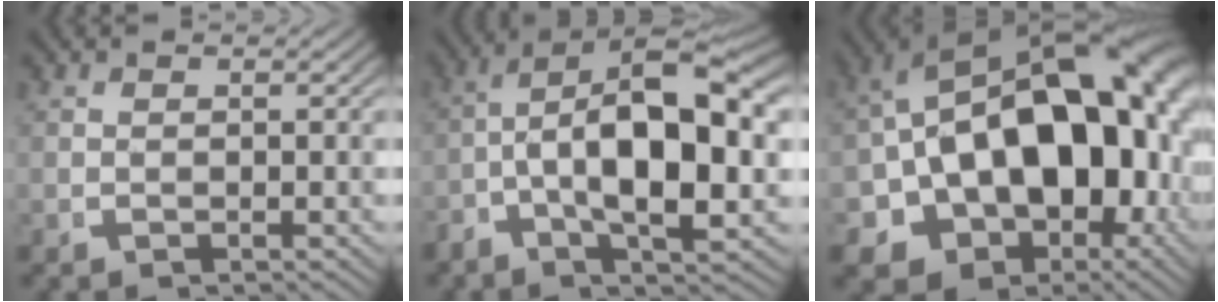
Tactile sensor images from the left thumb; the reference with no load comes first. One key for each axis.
{"total": 11.7, "fx": -0.4, "fy": 5.9, "fz": 10.1, "tx": -0.174, "ty": -0.026, "tz": -0.006}
{"total": 24.5, "fx": -3.7, "fy": 17.3, "fz": 16.9, "tx": -0.289, "ty": -0.068, "tz": -0.040}